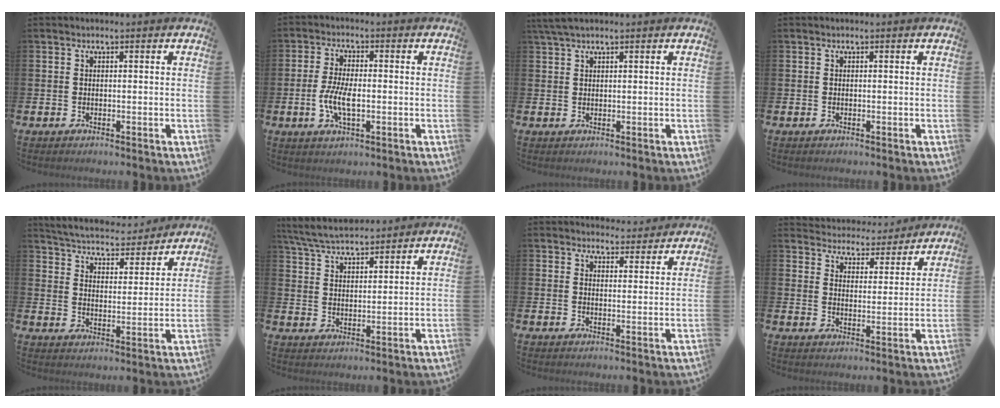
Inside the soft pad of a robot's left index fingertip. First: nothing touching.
{"total": 5.1, "force": [-0.9, 2.1, 4.5], "torque": [-0.090, 0.000, -0.021]}
{"total": 2.4, "force": [1.9, 0.5, 1.4], "torque": [-0.036, 0.007, 0.036]}
{"total": 0.0}
{"total": 5.4, "force": [5.3, 1.0, 0.5], "torque": [-0.040, -0.041, 0.090]}
{"total": 5.6, "force": [5.4, 0.8, 1.2], "torque": [-0.048, -0.024, 0.099]}
{"total": 3.6, "force": [3.5, 0.9, -0.1], "torque": [0.005, -0.020, 0.063]}
{"total": 4.8, "force": [4.6, 1.1, -0.3], "torque": [-0.015, -0.042, 0.078]}